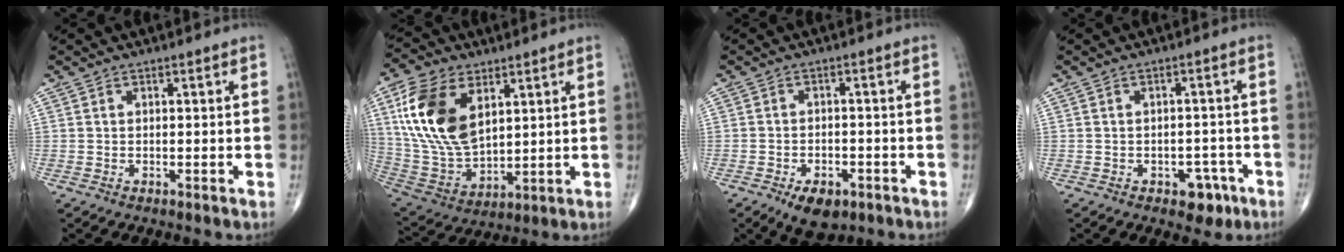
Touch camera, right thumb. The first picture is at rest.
{"total": 18.1, "force": [6.4, 10.5, 13.3], "torque": [-0.251, -0.024, 0.130]}
{"total": 6.9, "force": [-3.9, 3.8, 4.2], "torque": [-0.056, 0.011, -0.056]}
{"total": 4.9, "force": [-2.6, 3.2, 2.7], "torque": [-0.010, 0.018, -0.030]}